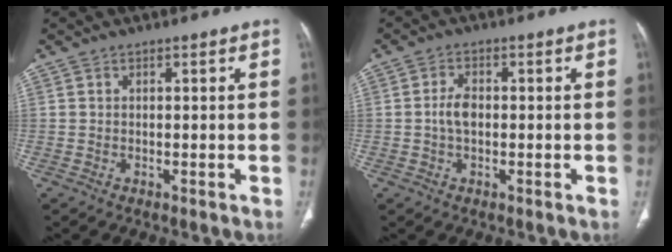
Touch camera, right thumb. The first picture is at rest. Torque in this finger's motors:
{"motor_torque": [0.51, 1.61, 0.74, -0.56, 0.02]}